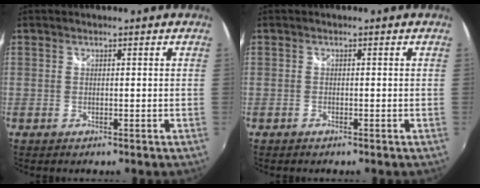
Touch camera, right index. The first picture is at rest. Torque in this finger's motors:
{"motor_torque": [0.07, -0.07, 0.04, 0.01]}